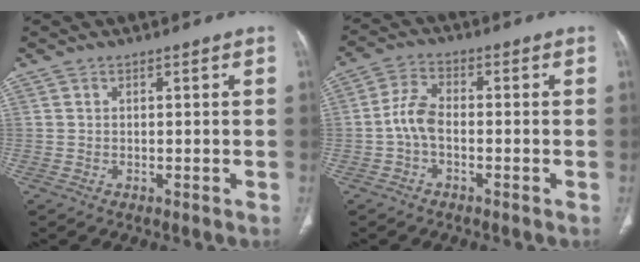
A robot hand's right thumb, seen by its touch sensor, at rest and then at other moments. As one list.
[{"total": 5.2, "force": [-1.2, 2.8, 4.2], "torque": [-0.087, 0.018, -0.032]}]